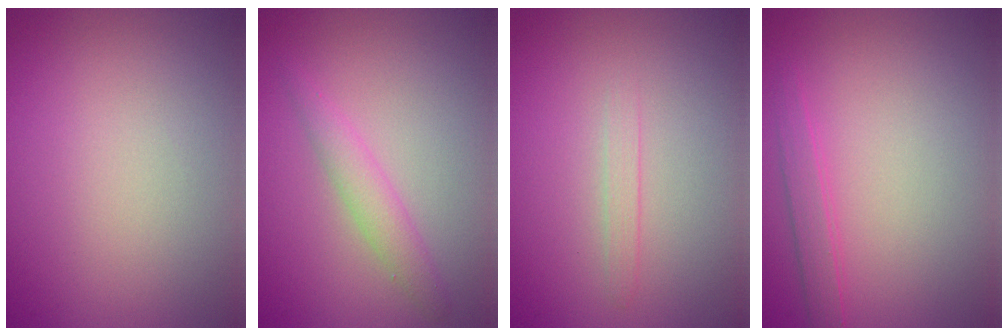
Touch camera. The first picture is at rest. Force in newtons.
{"total": 2.9, "press": 2.9, "slide": 0.4}
{"total": 0.9, "press": 0.9, "slide": 0.1}
{"total": 1.5, "press": 1.5, "slide": 0.0}